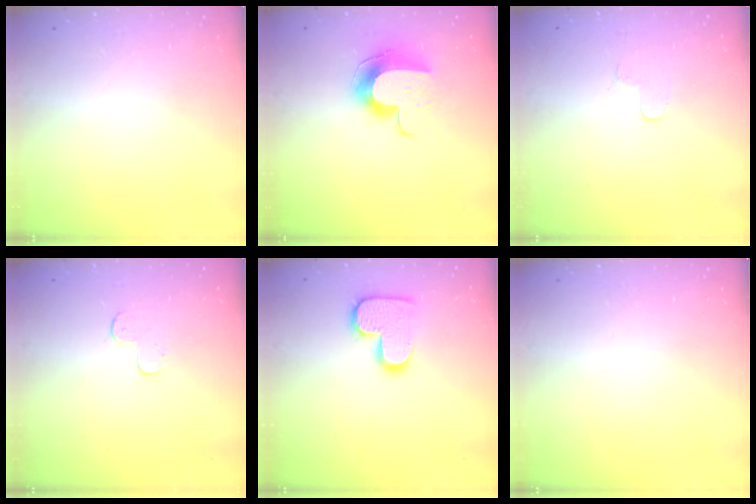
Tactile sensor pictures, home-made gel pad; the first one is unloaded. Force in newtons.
{"total": 11.5, "press": 11.4, "slide": 0.9}
{"total": 3.4, "press": 3.4, "slide": 0.4}
{"total": 3.9, "press": 3.8, "slide": 0.3}
{"total": 12.0, "press": 12.0, "slide": 0.6}
{"total": 0.0}